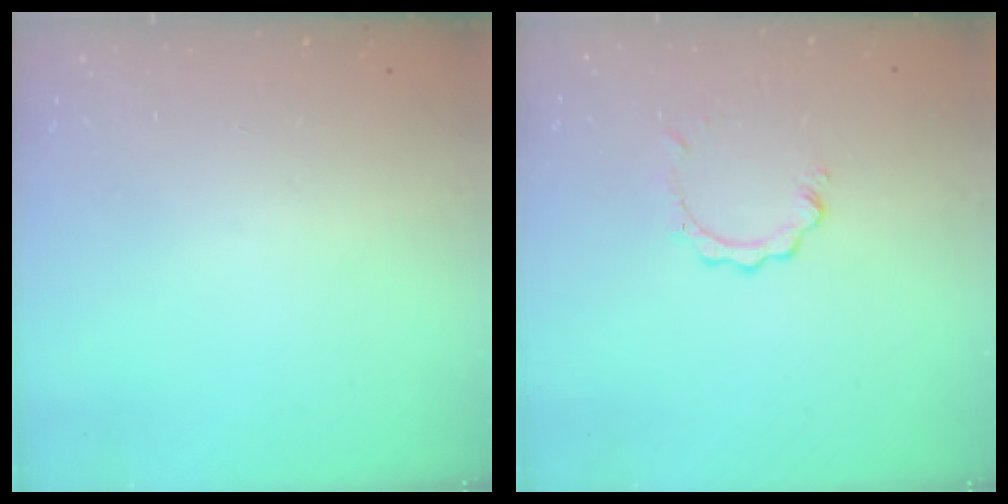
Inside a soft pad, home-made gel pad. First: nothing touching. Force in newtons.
{"total": 2.0, "press": 2.0, "slide": 0.2}